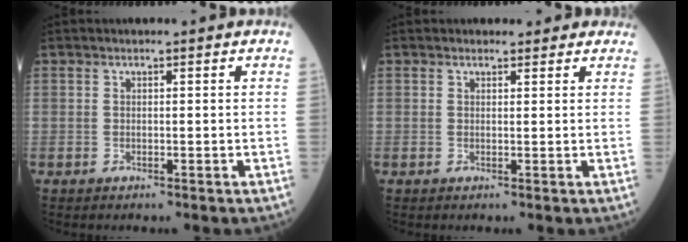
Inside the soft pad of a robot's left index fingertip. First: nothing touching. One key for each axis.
{"total": 2.8, "fx": 2.4, "fy": 1.4, "fz": 0.3, "tx": 0.003, "ty": 0.006, "tz": 0.020}